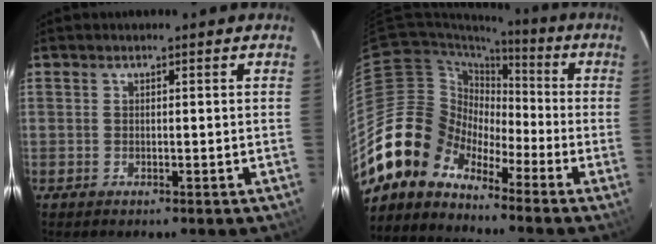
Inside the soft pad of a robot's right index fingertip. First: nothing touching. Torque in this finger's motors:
{"motor_torque": [0.79, -0.71, -0.05, -0.21]}